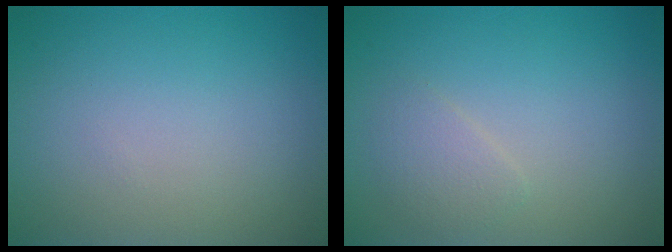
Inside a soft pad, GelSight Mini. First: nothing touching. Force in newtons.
{"total": 1.5, "press": 1.5, "slide": 0.1}